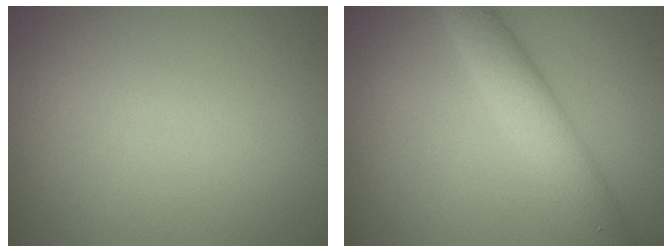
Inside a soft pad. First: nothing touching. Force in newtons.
{"total": 4.4, "press": 4.4, "slide": 0.1}